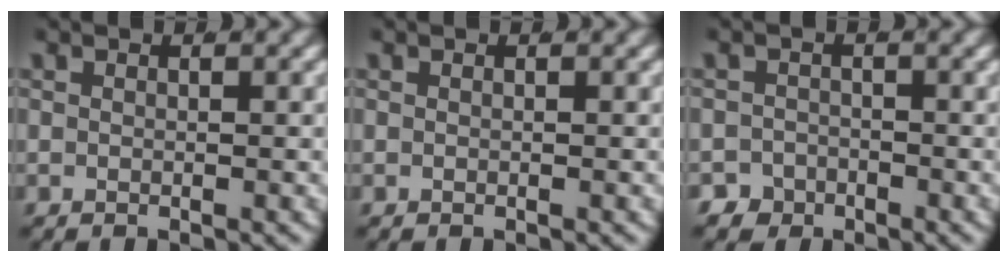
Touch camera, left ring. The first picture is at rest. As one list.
[{"total": 0.0}, {"total": 3.6, "force": [-2.6, 2.5, 0.0], "torque": [0.004, -0.018, -0.045]}]